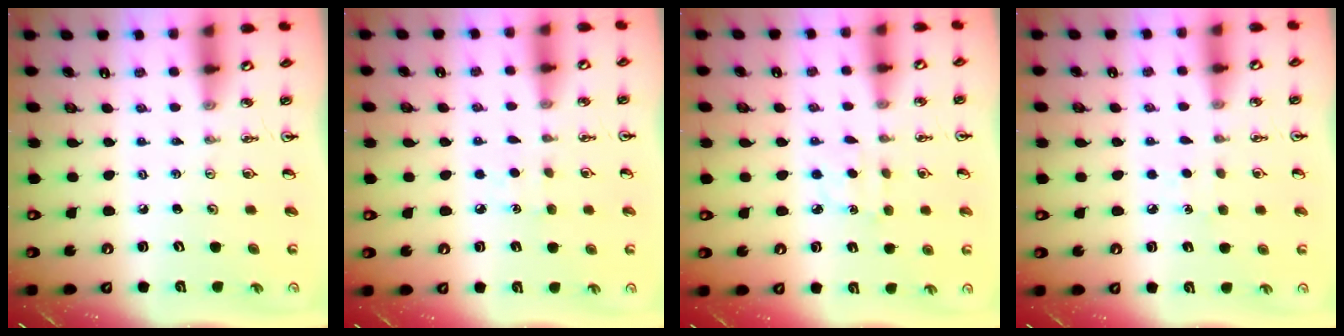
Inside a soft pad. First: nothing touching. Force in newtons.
{"total": 4.9, "press": 4.9, "slide": 0.6}
{"total": 3.7, "press": 3.6, "slide": 0.5}
{"total": 4.2, "press": 4.2, "slide": 0.5}